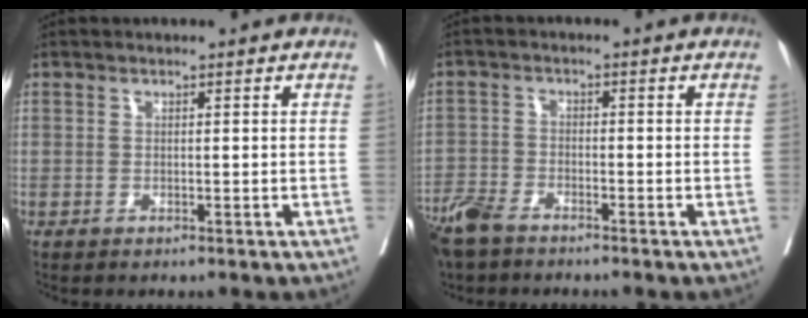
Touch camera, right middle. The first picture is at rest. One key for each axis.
{"total": 6.0, "fx": -5.0, "fy": 1.8, "fz": 2.8, "tx": -0.057, "ty": -0.012, "tz": -0.098}